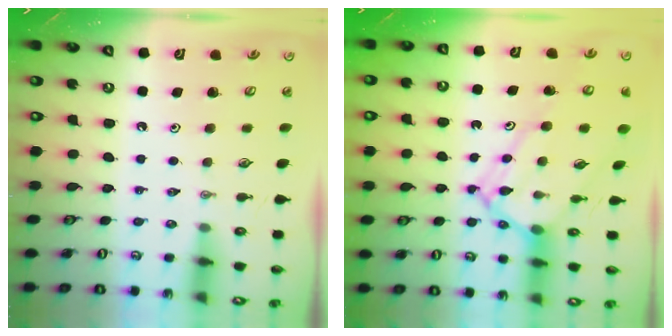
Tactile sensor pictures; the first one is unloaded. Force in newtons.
{"total": 11.8, "press": 11.8, "slide": 1.0}